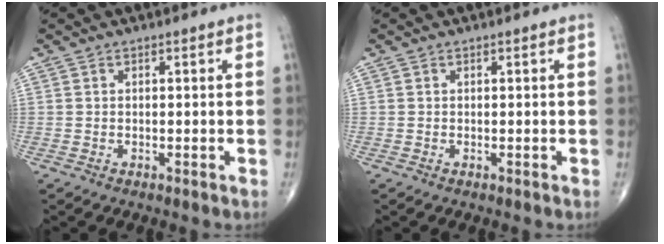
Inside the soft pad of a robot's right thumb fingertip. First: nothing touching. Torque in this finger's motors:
{"motor_torque": [0.10, 0.01, 0.15, 0.03, 0.01]}